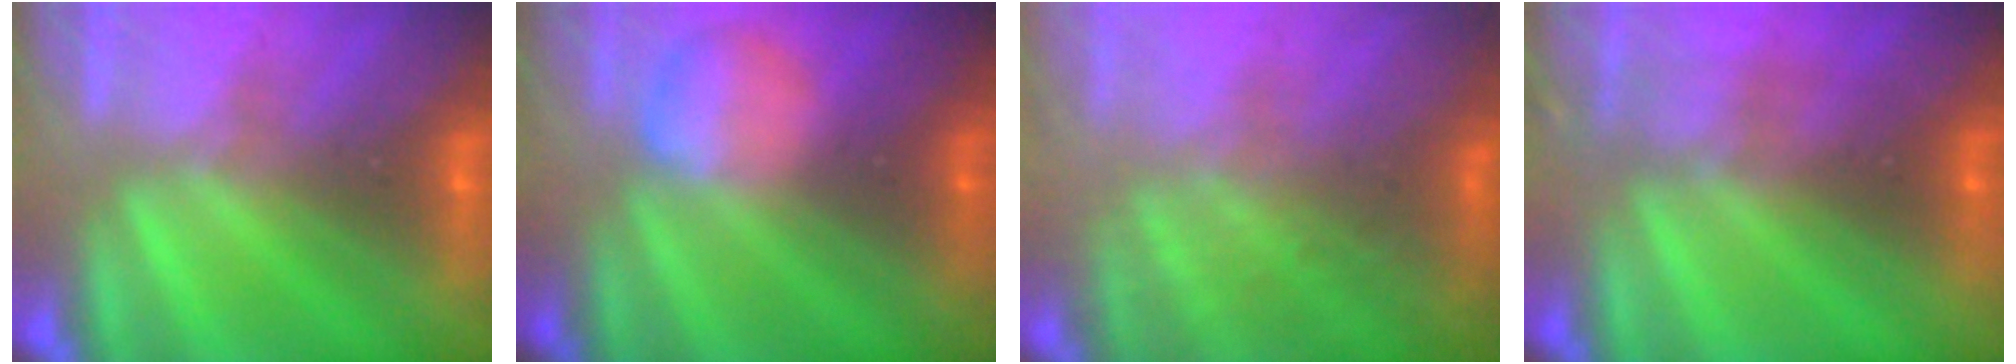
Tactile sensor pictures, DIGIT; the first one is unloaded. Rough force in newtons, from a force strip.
{"total": 2.4}
{"total": 5.7}
{"total": 2.7}